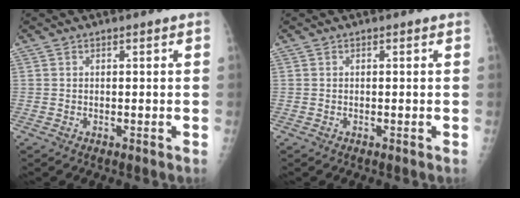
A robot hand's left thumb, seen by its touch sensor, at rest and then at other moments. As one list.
[{"total": 0.0}]